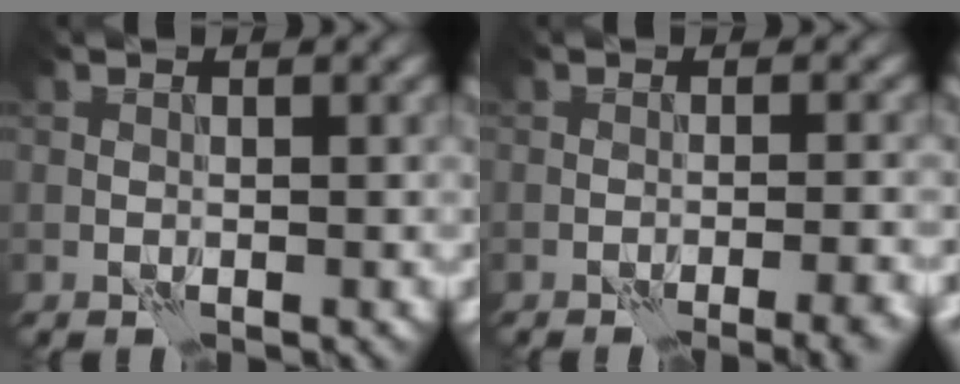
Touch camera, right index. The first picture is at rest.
{"total": 5.0, "force": [-3.4, 1.2, 3.5], "torque": [-0.035, 0.012, -0.042]}